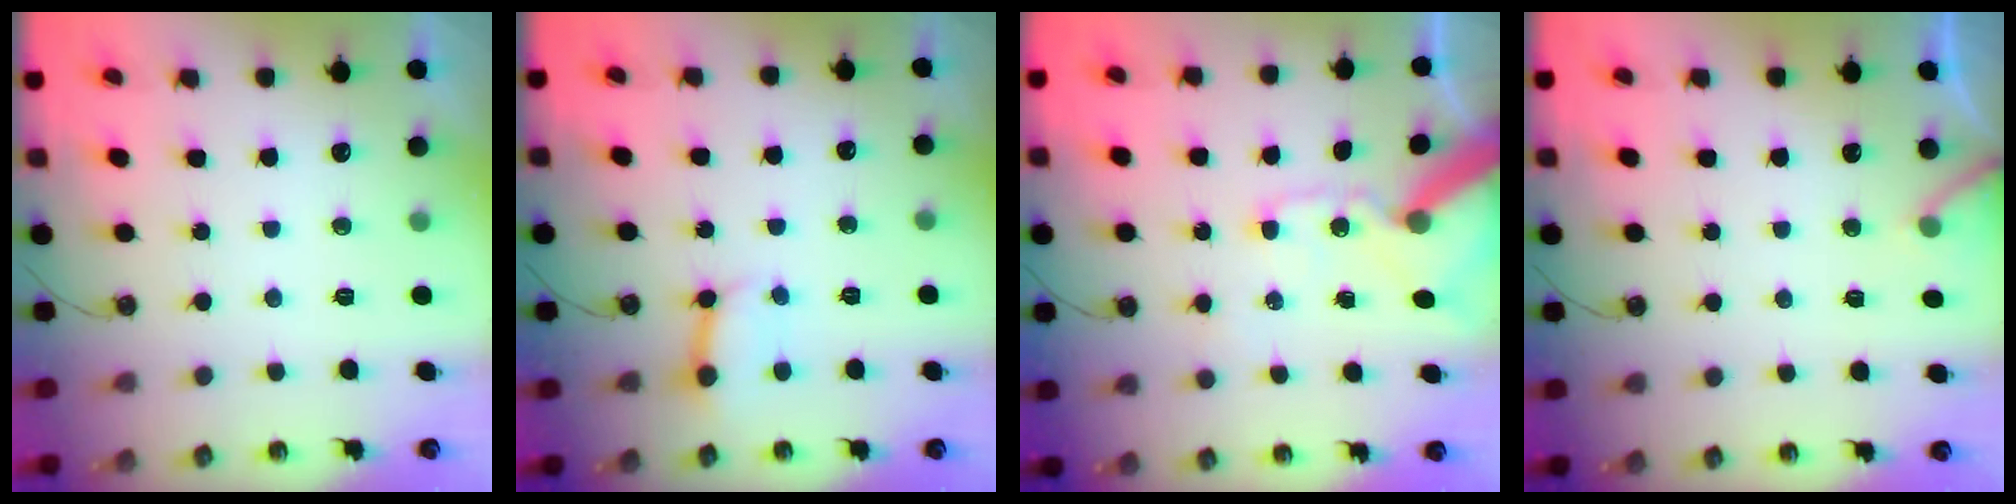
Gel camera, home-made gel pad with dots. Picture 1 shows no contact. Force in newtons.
{"total": 5.9, "press": 5.9, "slide": 0.7}
{"total": 14.0, "press": 13.8, "slide": 2.5}
{"total": 5.9, "press": 5.9, "slide": 0.3}